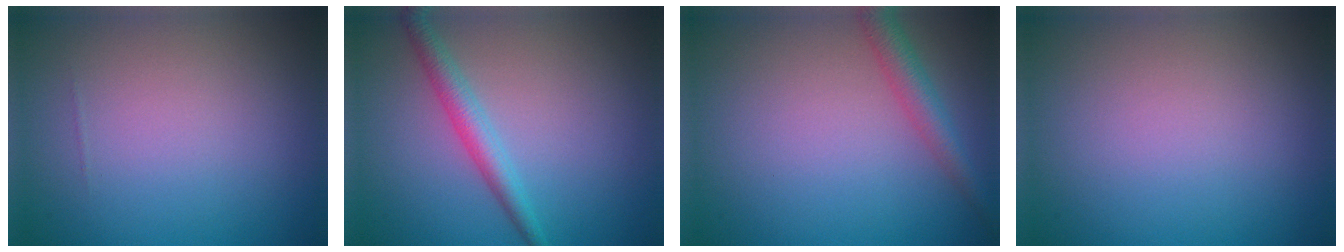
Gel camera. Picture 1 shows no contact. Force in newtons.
{"total": 2.6, "press": 2.6, "slide": 0.0}
{"total": 2.8, "press": 2.8, "slide": 0.1}
{"total": 0.0}